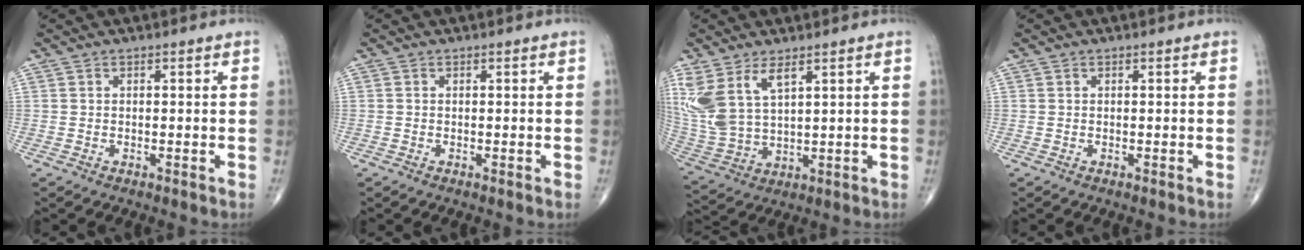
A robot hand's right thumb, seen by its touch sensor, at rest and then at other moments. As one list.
[{"total": 0.0}, {"total": 11.7, "force": [5.8, 5.5, 8.6], "torque": [-0.197, -0.018, 0.134]}, {"total": 0.0}]